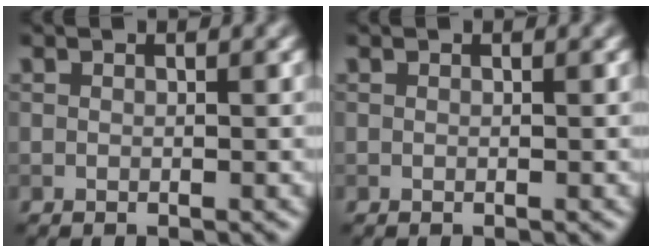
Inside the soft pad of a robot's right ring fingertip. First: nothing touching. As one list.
[{"total": 0.0}]